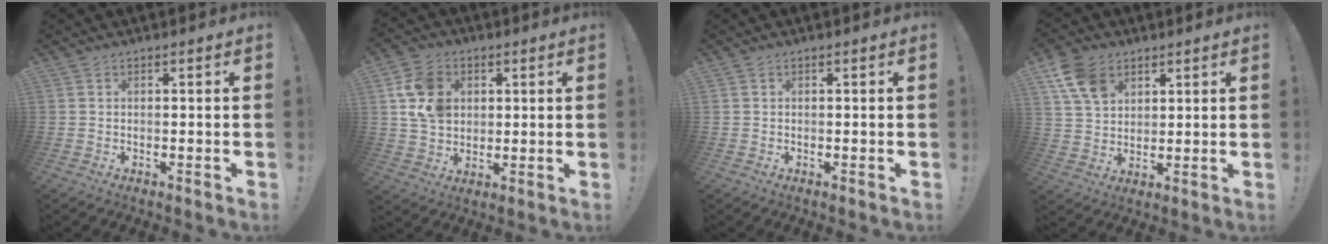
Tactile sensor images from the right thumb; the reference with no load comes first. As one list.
[{"total": 13.0, "force": [3.8, 10.5, 6.6], "torque": [-0.107, -0.007, 0.078]}, {"total": 0.0}, {"total": 10.9, "force": [5.8, 7.4, 5.6], "torque": [-0.101, -0.020, 0.113]}]